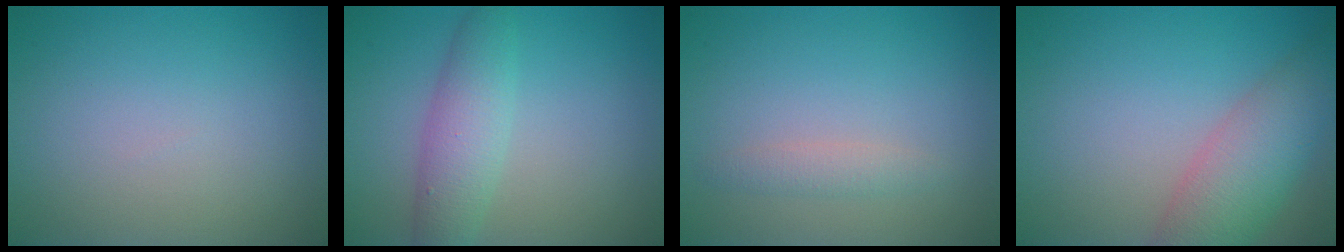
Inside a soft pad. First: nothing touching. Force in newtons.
{"total": 3.8, "press": 3.8, "slide": 0.1}
{"total": 1.4, "press": 1.4, "slide": 0.1}
{"total": 5.7, "press": 5.7, "slide": 0.3}